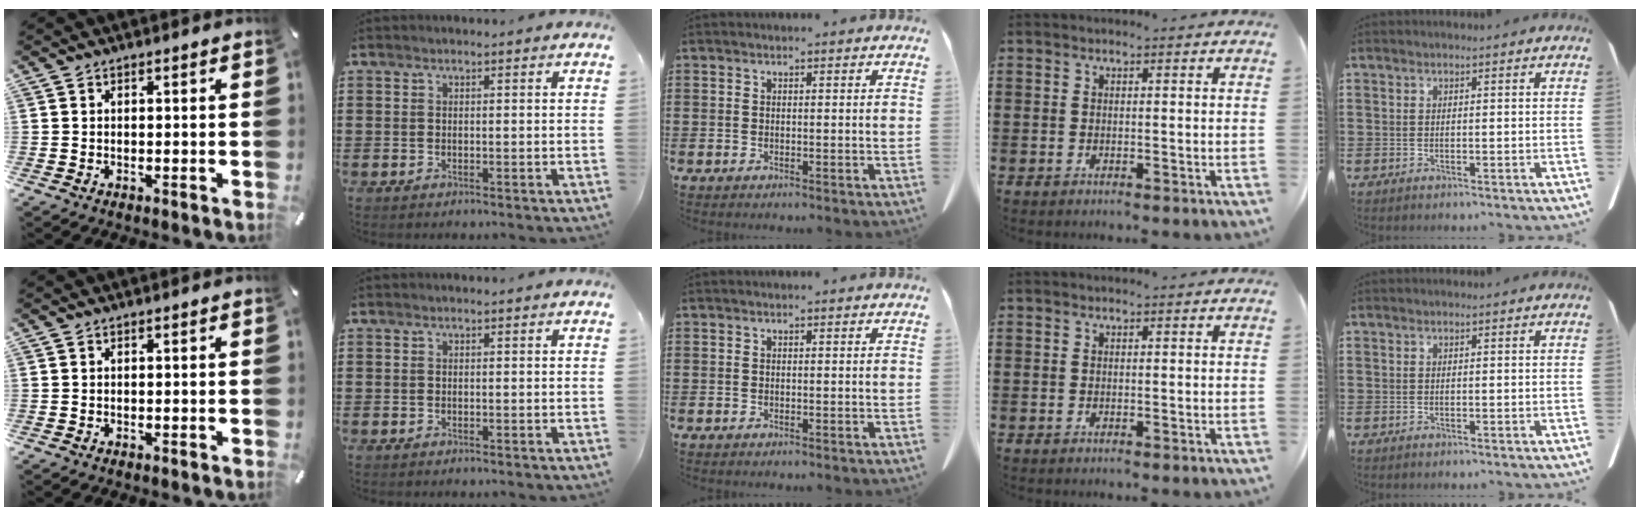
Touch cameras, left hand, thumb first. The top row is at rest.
{}